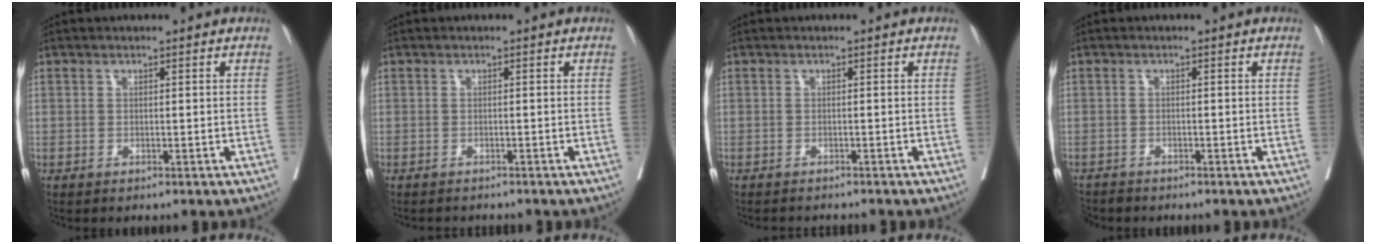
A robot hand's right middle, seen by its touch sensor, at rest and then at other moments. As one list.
[{"total": 2.5, "force": [-2.4, 0.7, 0.5], "torque": [-0.009, -0.004, -0.030]}, {"total": 3.2, "force": [-3.1, 0.6, 0.7], "torque": [-0.007, -0.004, -0.040]}, {"total": 3.4, "force": [-3.1, 1.4, 0.2], "torque": [-0.003, -0.006, -0.055]}]